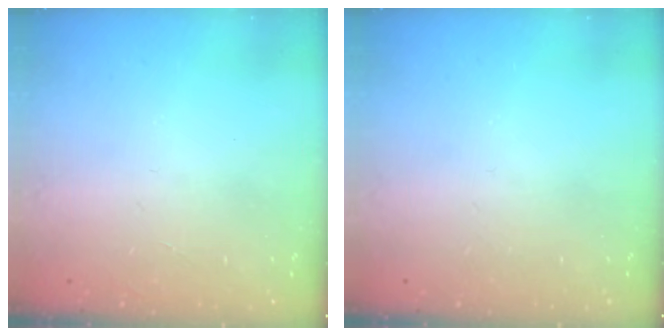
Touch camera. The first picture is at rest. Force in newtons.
{"total": 0.0}